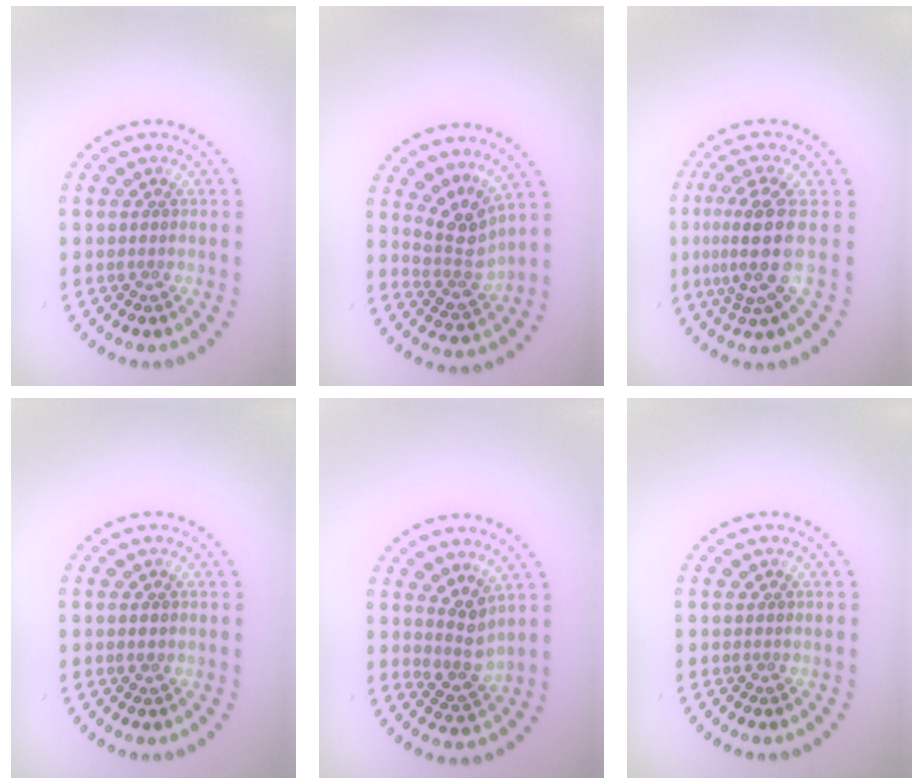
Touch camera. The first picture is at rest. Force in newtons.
{"total": 3.1, "press": 2.3, "slide": 2.1}
{"total": 4.5, "press": 3.5, "slide": 2.8}
{"total": 1.0, "press": 1.0, "slide": 0.1}
{"total": 2.6, "press": 2.0, "slide": 1.5}
{"total": 0.0}